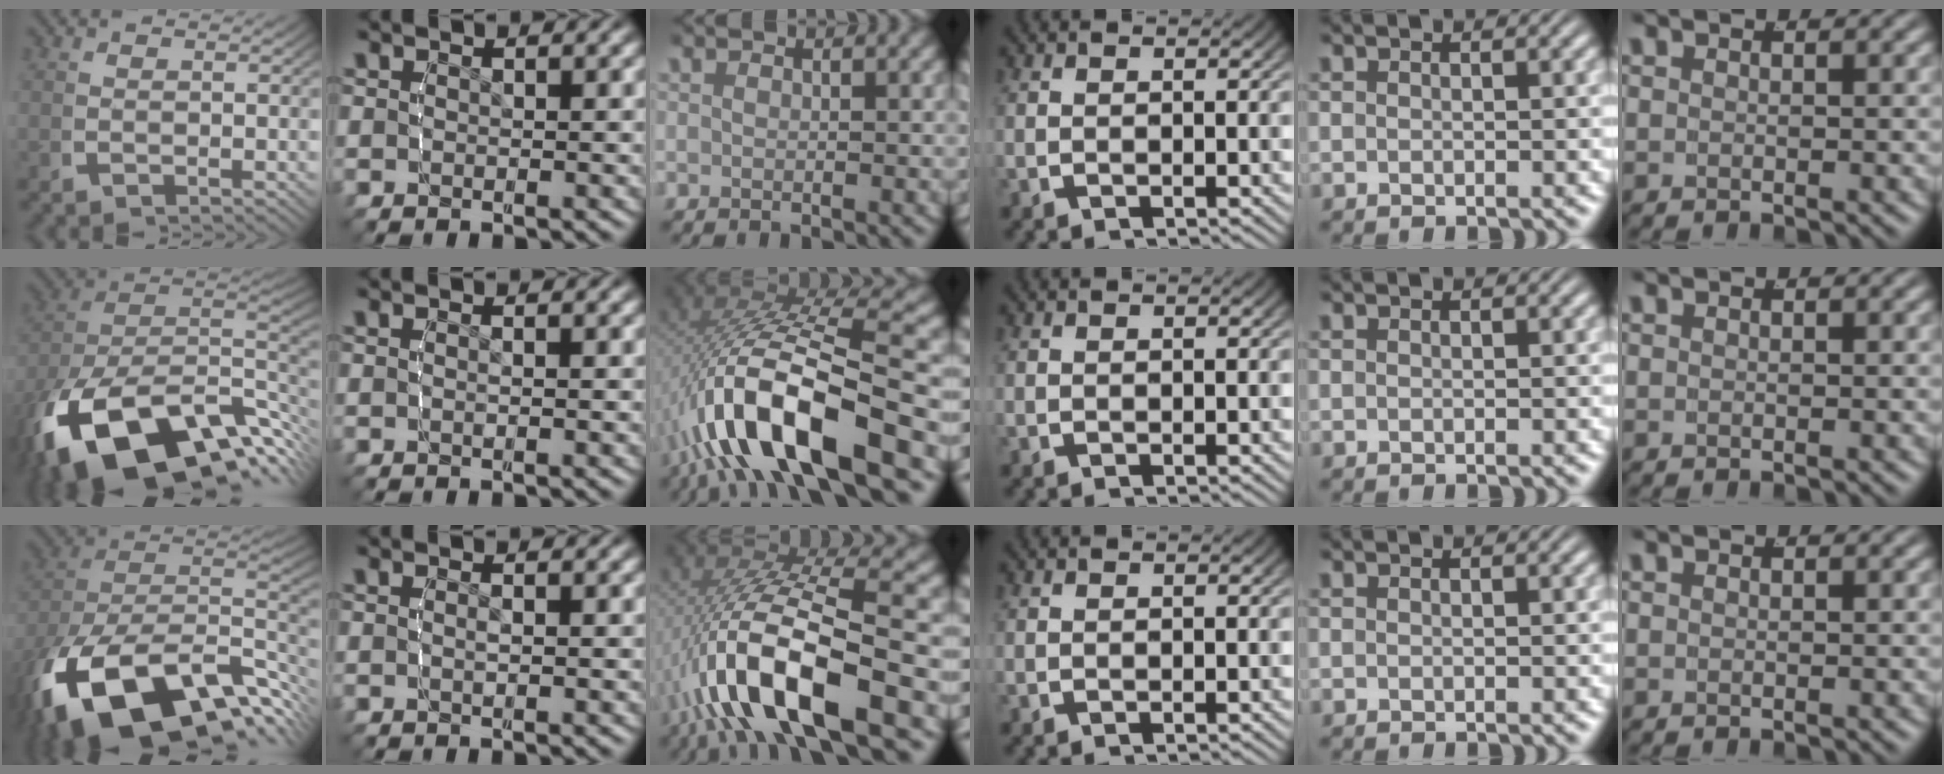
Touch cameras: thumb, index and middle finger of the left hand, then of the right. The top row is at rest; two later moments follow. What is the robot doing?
{"motion": "lift_and_place", "object": "tape"}